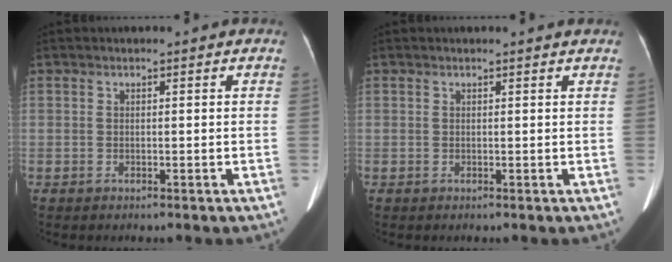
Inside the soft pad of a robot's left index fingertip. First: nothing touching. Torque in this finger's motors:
{"motor_torque": [0.06, -0.18, 0.00, 0.02]}